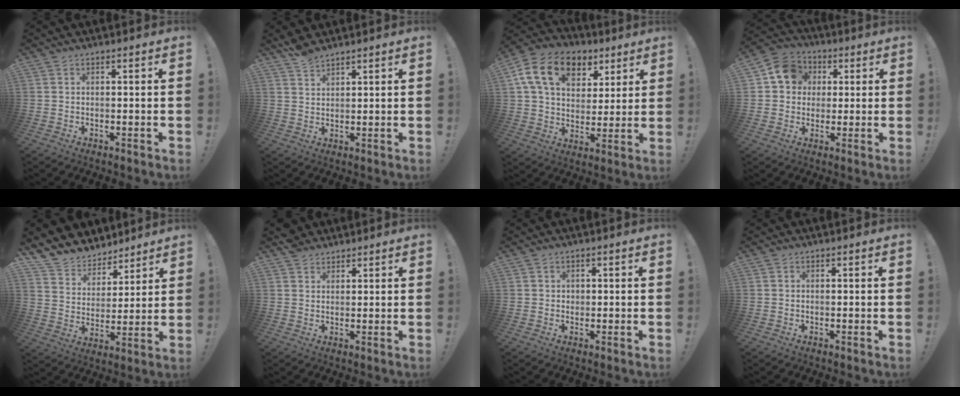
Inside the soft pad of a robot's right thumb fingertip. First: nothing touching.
{"total": 4.1, "force": [3.7, 1.2, 1.5], "torque": [-0.027, -0.023, 0.068]}
{"total": 17.1, "force": [8.0, 11.5, 9.9], "torque": [-0.162, -0.023, 0.149]}
{"total": 10.9, "force": [2.7, 9.5, 4.6], "torque": [-0.064, 0.007, 0.056]}
{"total": 9.6, "force": [7.9, 5.5, 0.6], "torque": [-0.028, -0.072, 0.154]}
{"total": 3.4, "force": [2.7, 2.0, 0.5], "torque": [-0.007, -0.012, 0.053]}
{"total": 1.1, "force": [0.2, 1.0, 0.3], "torque": [-0.004, 0.002, 0.003]}
{"total": 0.0}